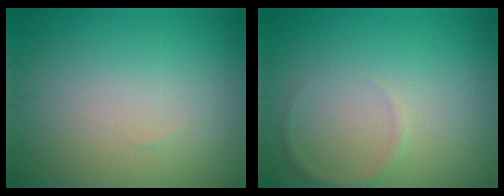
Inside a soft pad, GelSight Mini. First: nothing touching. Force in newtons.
{"total": 0.8, "press": 0.8, "slide": 0.0}